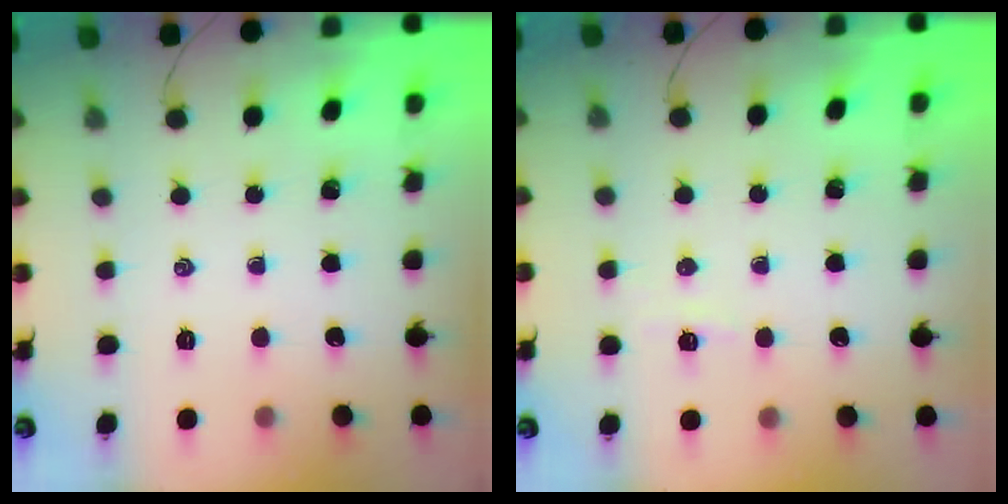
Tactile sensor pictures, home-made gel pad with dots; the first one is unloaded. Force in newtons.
{"total": 2.4, "press": 2.3, "slide": 0.6}